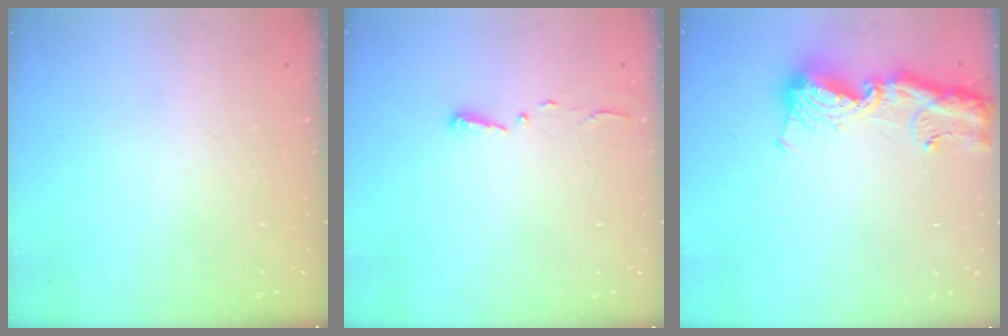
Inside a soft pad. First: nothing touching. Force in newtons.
{"total": 2.7, "press": 2.7, "slide": 0.4}
{"total": 13.2, "press": 13.1, "slide": 1.3}